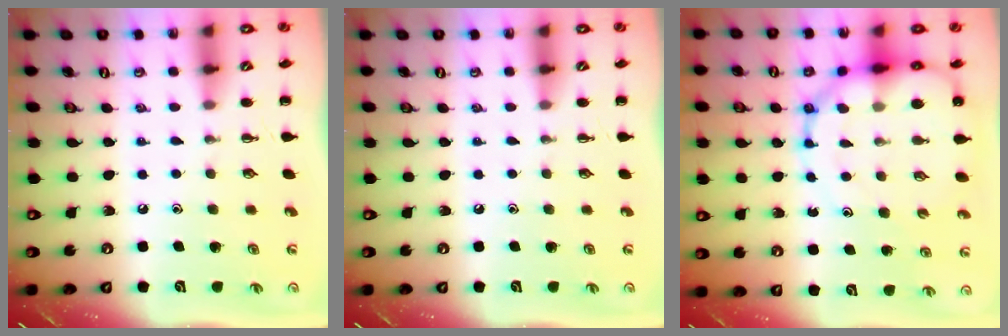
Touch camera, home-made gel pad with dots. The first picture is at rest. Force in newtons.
{"total": 0.0}
{"total": 15.1, "press": 14.6, "slide": 3.9}